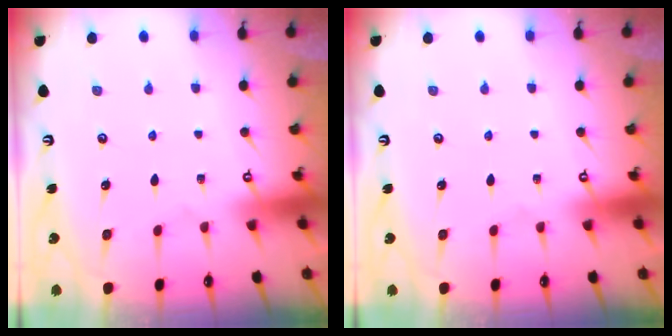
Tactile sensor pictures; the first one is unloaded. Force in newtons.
{"total": 0.0}